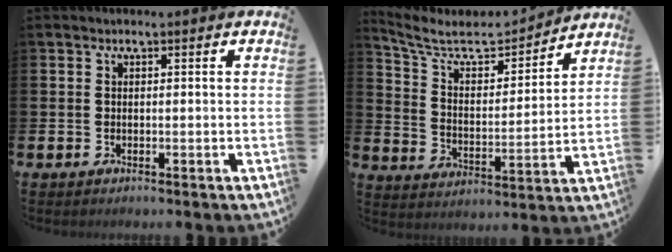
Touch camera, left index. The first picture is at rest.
{"total": 7.1, "force": [6.2, 2.5, 2.2], "torque": [-0.081, -0.045, 0.105]}